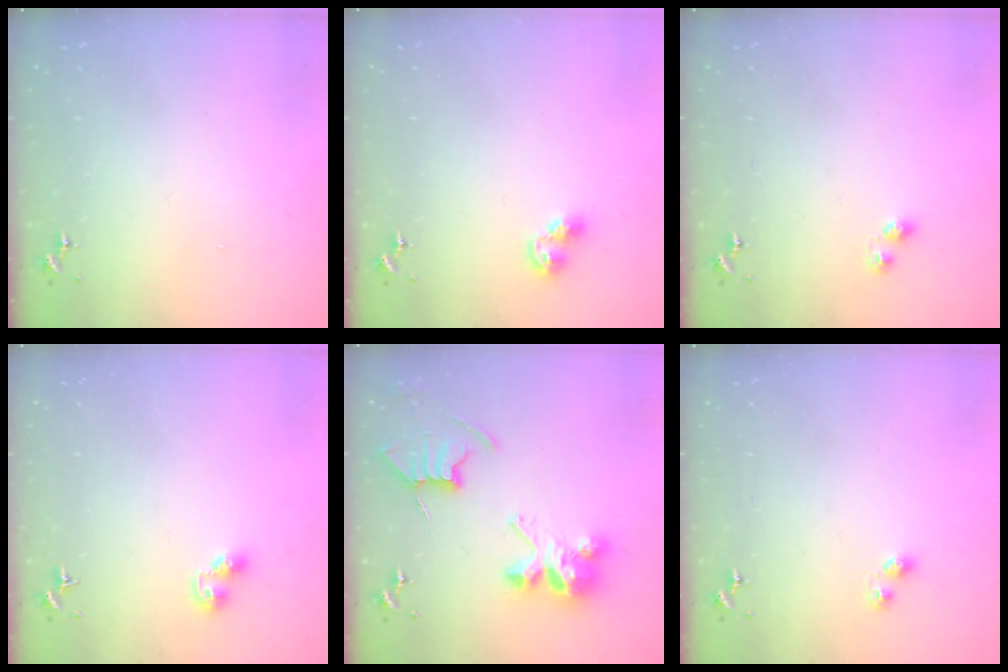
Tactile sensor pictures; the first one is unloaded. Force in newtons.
{"total": 8.3, "press": 8.3, "slide": 0.9}
{"total": 3.0, "press": 3.0, "slide": 0.4}
{"total": 5.9, "press": 5.8, "slide": 0.7}
{"total": 9.8, "press": 9.7, "slide": 0.9}
{"total": 3.0, "press": 3.0, "slide": 0.4}